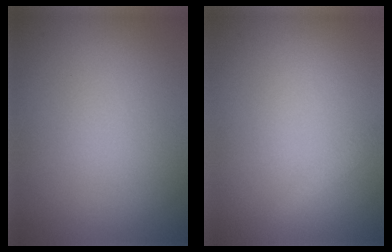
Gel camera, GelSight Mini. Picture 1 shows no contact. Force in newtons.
{"total": 0.9, "press": 0.9, "slide": 0.0}